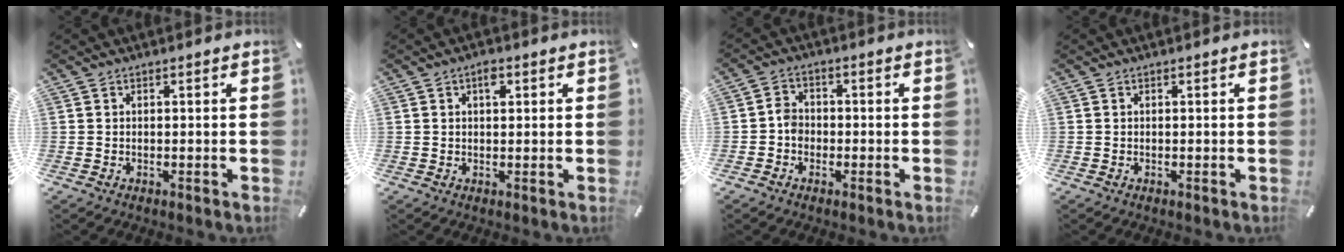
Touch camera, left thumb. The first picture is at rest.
{"total": 2.7, "force": [1.1, 1.4, 2.1], "torque": [-0.029, 0.000, 0.014]}
{"total": 3.5, "force": [-1.1, 2.9, 1.7], "torque": [-0.027, 0.009, -0.020]}
{"total": 0.0}